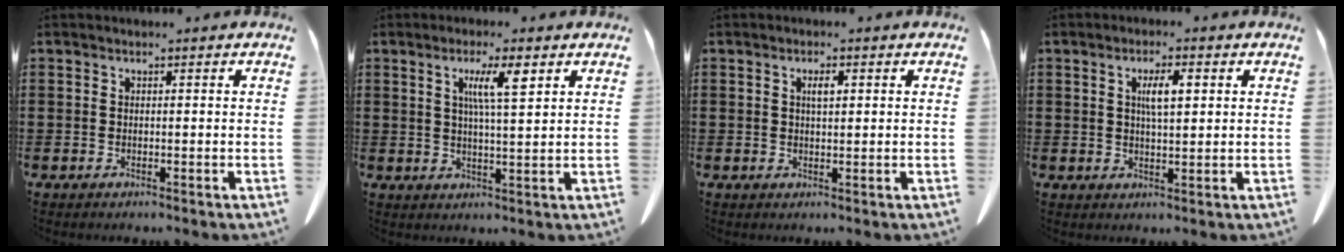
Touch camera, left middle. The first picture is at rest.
{"total": 5.8, "force": [2.7, 0.8, 5.1], "torque": [-0.098, 0.002, 0.041]}
{"total": 1.9, "force": [0.6, 0.6, 1.7], "torque": [-0.026, 0.001, 0.007]}
{"total": 3.9, "force": [1.2, 1.1, 3.5], "torque": [-0.064, 0.005, 0.015]}